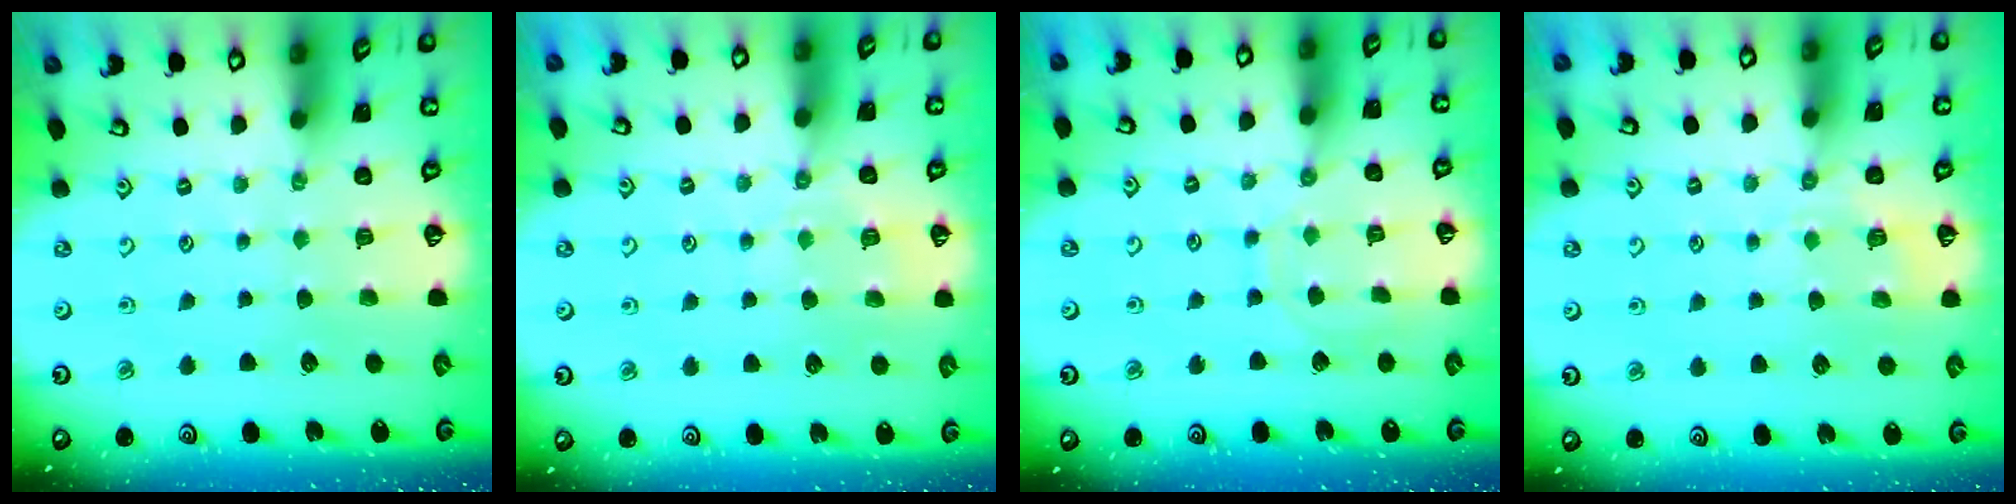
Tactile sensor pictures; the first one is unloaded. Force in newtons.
{"total": 6.1, "press": 6.1, "slide": 0.9}
{"total": 8.2, "press": 8.2, "slide": 0.7}
{"total": 6.0, "press": 5.8, "slide": 1.4}